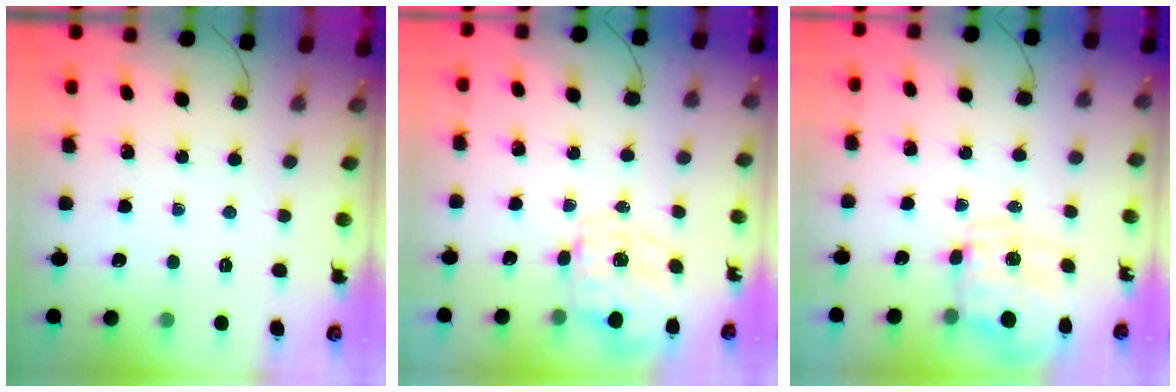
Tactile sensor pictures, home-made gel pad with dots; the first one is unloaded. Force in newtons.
{"total": 2.5, "press": 2.3, "slide": 1.0}
{"total": 3.6, "press": 3.4, "slide": 1.1}